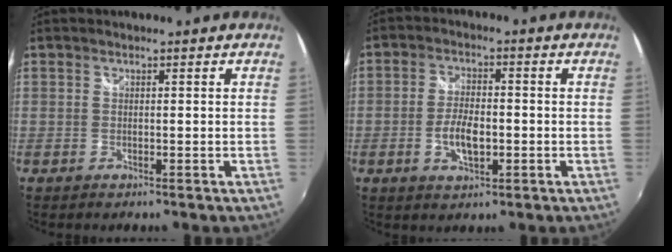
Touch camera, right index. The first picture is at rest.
{"total": 6.0, "force": [-1.7, 2.8, 5.0], "torque": [-0.105, -0.001, -0.027]}